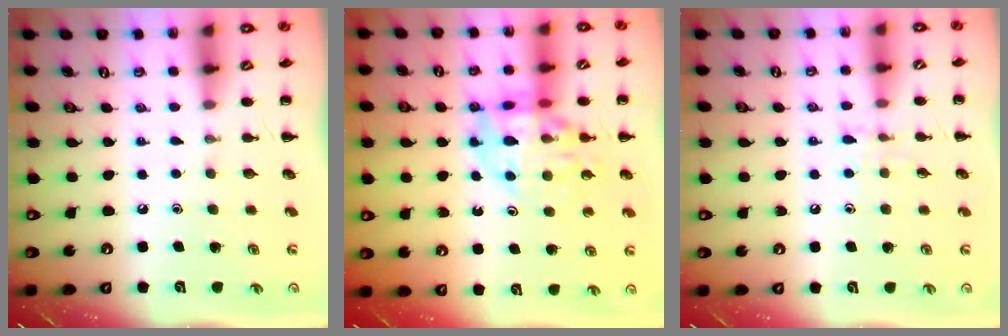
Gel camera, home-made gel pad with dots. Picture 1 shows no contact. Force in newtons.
{"total": 14.1, "press": 13.7, "slide": 3.1}
{"total": 5.3, "press": 5.2, "slide": 1.1}